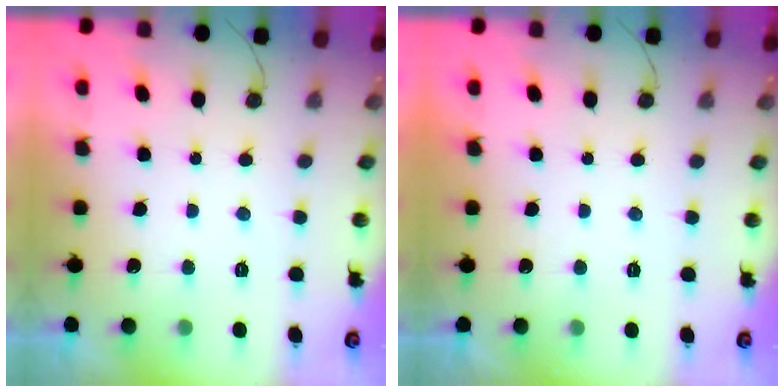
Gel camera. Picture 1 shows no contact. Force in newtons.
{"total": 1.8, "press": 1.8, "slide": 0.0}